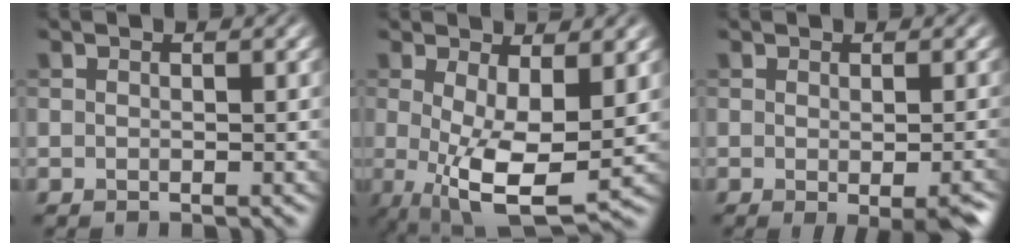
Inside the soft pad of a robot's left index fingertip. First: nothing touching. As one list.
[{"total": 7.8, "force": [-0.1, 2.7, 7.3], "torque": [-0.138, -0.020, 0.004]}, {"total": 4.5, "force": [-1.7, 1.0, 4.1], "torque": [-0.046, -0.007, -0.016]}]